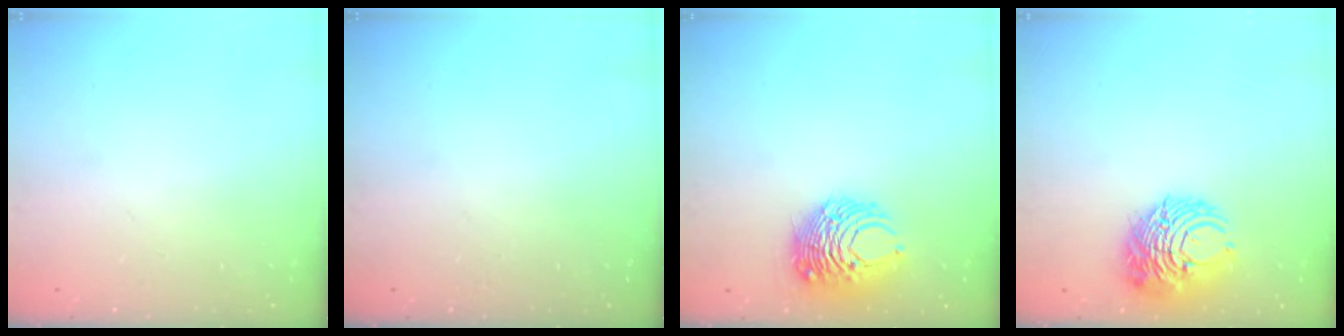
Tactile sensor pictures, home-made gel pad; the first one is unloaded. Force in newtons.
{"total": 0.0}
{"total": 10.2, "press": 10.2, "slide": 0.7}
{"total": 9.7, "press": 9.6, "slide": 1.5}